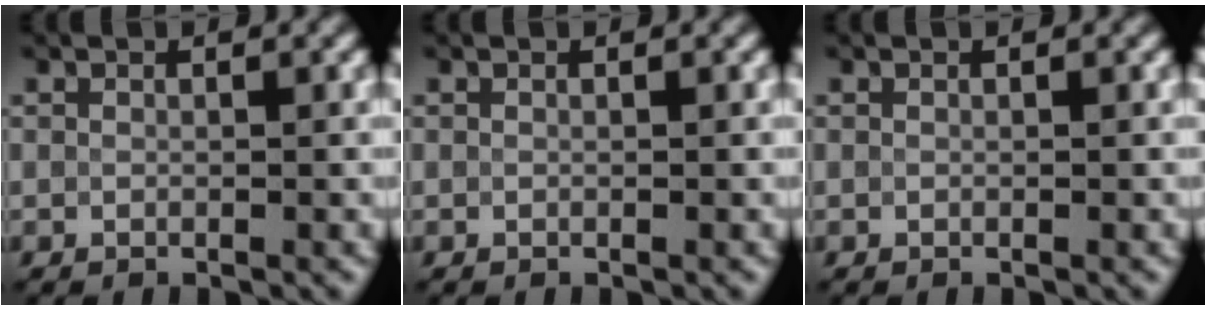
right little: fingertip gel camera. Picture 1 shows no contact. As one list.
[{"total": 0.0}, {"total": 0.0}]